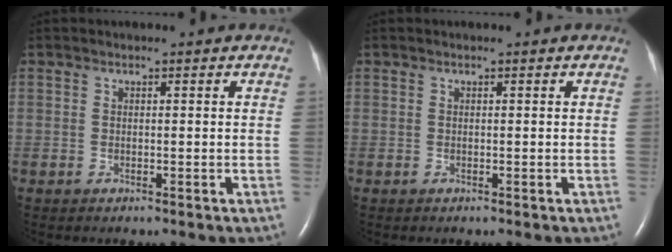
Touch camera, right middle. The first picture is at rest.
{"total": 0.0}